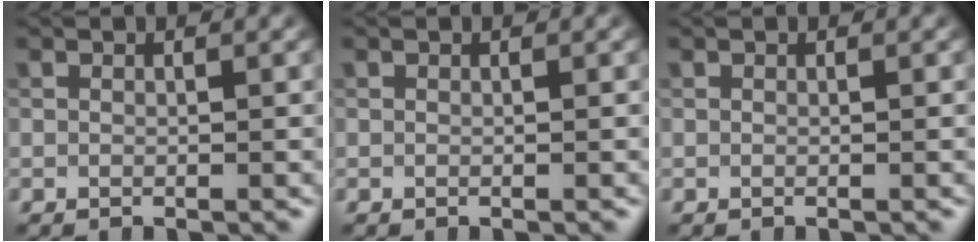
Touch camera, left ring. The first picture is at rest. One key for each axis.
{"total": 0.0}
{"total": 0.0}